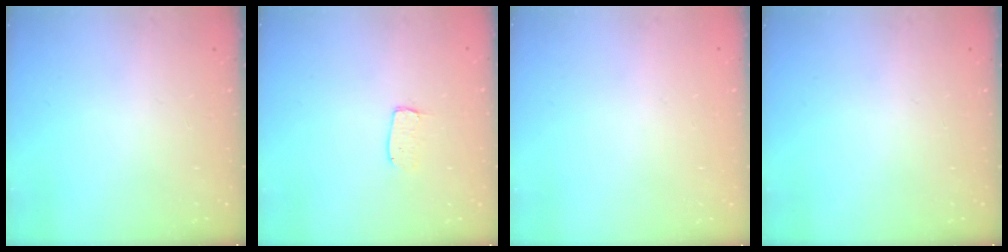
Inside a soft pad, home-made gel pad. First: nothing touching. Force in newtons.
{"total": 3.8, "press": 3.8, "slide": 0.3}
{"total": 0.0}
{"total": 0.0}